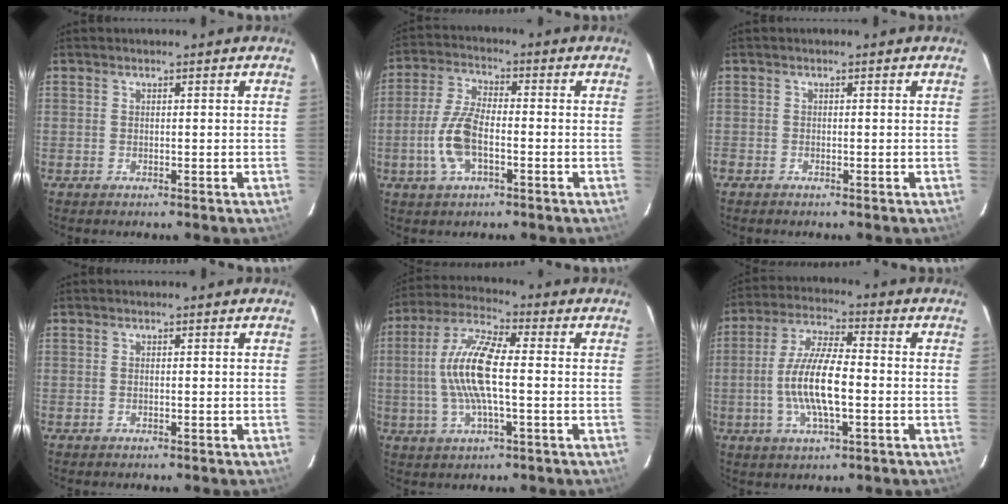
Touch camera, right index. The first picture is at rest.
{"total": 9.2, "force": [-2.6, 3.9, 7.9], "torque": [-0.174, 0.004, -0.052]}
{"total": 0.9, "force": [-0.7, 0.4, 0.0], "torque": [-0.002, 0.000, -0.017]}
{"total": 0.0}
{"total": 12.4, "force": [-0.4, 3.2, 11.9], "torque": [-0.244, 0.010, -0.012]}
{"total": 11.5, "force": [-2.1, 3.2, 10.9], "torque": [-0.219, 0.000, -0.041]}